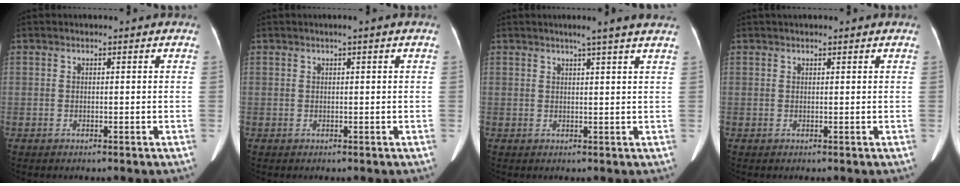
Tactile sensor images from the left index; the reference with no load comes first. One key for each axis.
{"total": 0.6, "fx": 0.2, "fy": -0.2, "fz": 0.6, "tx": -0.016, "ty": 0.000, "tz": 0.010}
{"total": 5.8, "fx": 4.6, "fy": -0.9, "fz": 3.3, "tx": -0.045, "ty": 0.010, "tz": 0.050}
{"total": 2.5, "fx": 2.2, "fy": 0.5, "fz": 1.2, "tx": -0.011, "ty": 0.031, "tz": 0.030}